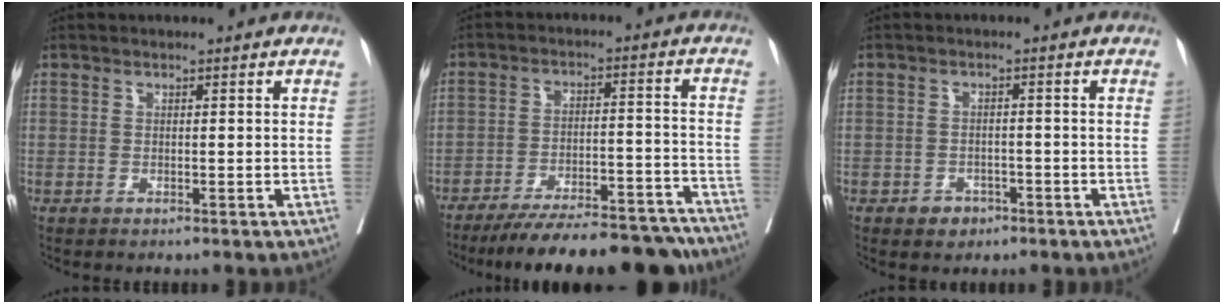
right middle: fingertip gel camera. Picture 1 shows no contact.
{"total": 21.0, "force": [-18.9, 4.2, 8.2], "torque": [-0.096, 0.009, -0.264]}
{"total": 2.6, "force": [-1.6, 1.8, 0.8], "torque": [-0.011, 0.005, -0.019]}